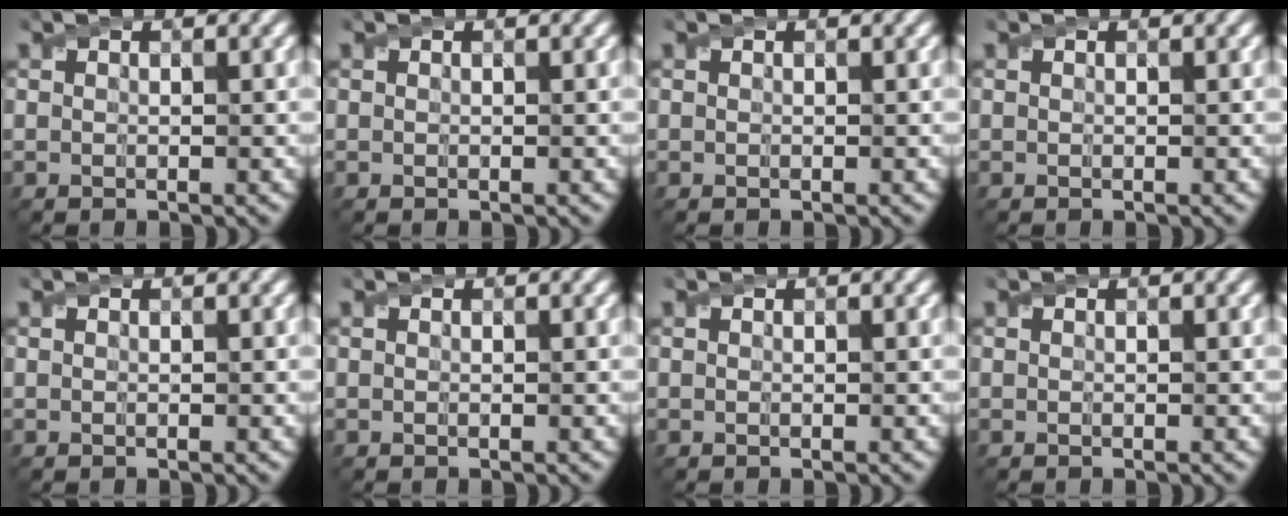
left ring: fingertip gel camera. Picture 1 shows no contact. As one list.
[{"total": 0.0}, {"total": 0.0}, {"total": 0.0}, {"total": 0.0}, {"total": 0.0}, {"total": 0.0}, {"total": 0.0}]